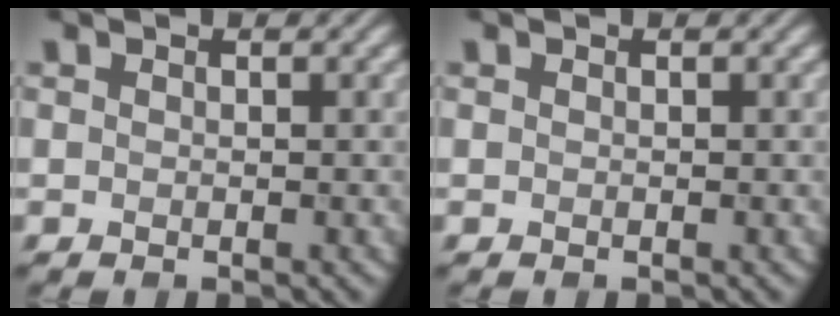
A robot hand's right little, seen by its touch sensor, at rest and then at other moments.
{"total": 0.0}